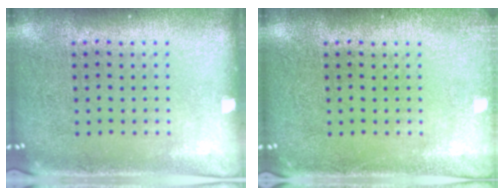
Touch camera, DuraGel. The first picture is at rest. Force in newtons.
{"total": 1.1, "press": 1.1, "slide": 0.3}